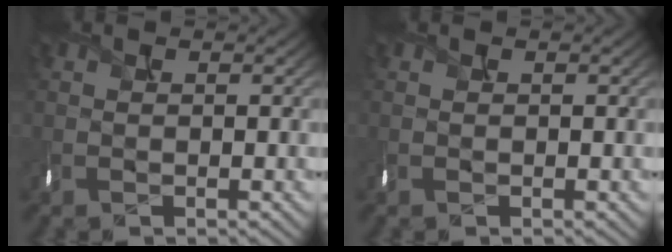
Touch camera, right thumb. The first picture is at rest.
{"total": 0.0}